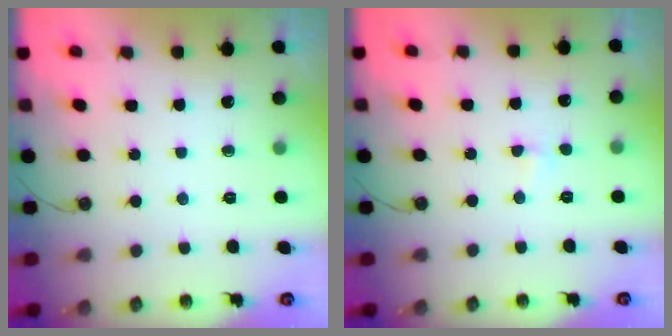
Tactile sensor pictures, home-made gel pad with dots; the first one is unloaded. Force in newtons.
{"total": 2.8, "press": 2.7, "slide": 0.5}